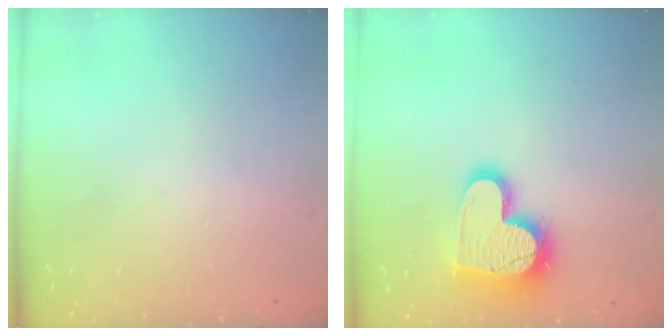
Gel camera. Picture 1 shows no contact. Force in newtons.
{"total": 16.2, "press": 16.1, "slide": 1.0}